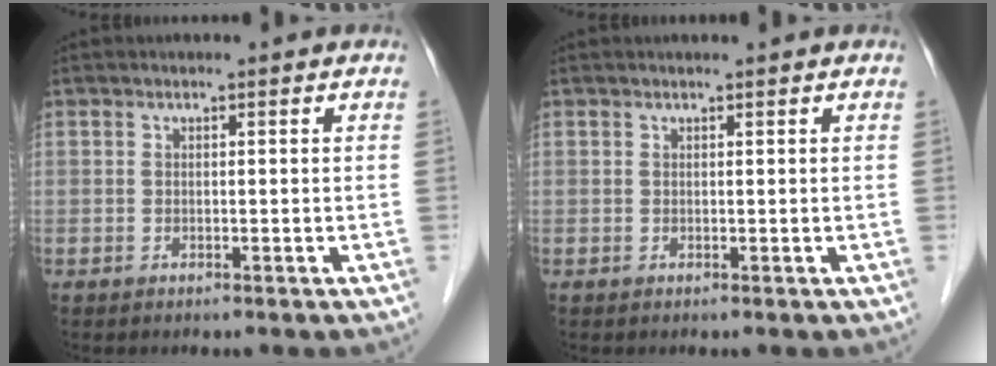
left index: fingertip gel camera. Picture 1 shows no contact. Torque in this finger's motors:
{"motor_torque": [0.25, -0.15, 0.00, 0.00]}